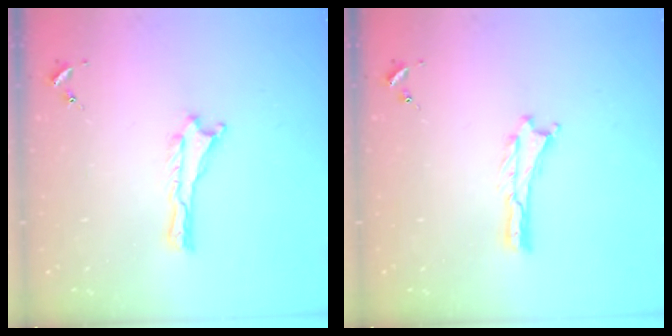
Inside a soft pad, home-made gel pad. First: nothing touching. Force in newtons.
{"total": 0.0}